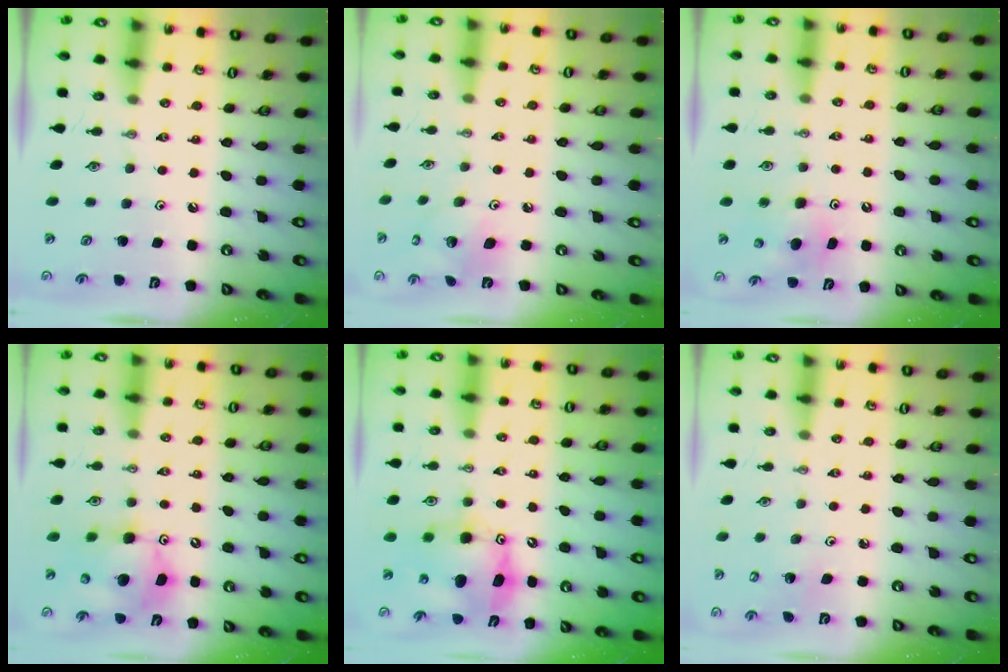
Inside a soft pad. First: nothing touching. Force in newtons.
{"total": 6.8, "press": 6.8, "slide": 0.2}
{"total": 6.3, "press": 6.2, "slide": 1.2}
{"total": 12.1, "press": 11.9, "slide": 2.2}
{"total": 10.2, "press": 10.1, "slide": 0.9}
{"total": 2.8, "press": 2.8, "slide": 0.2}